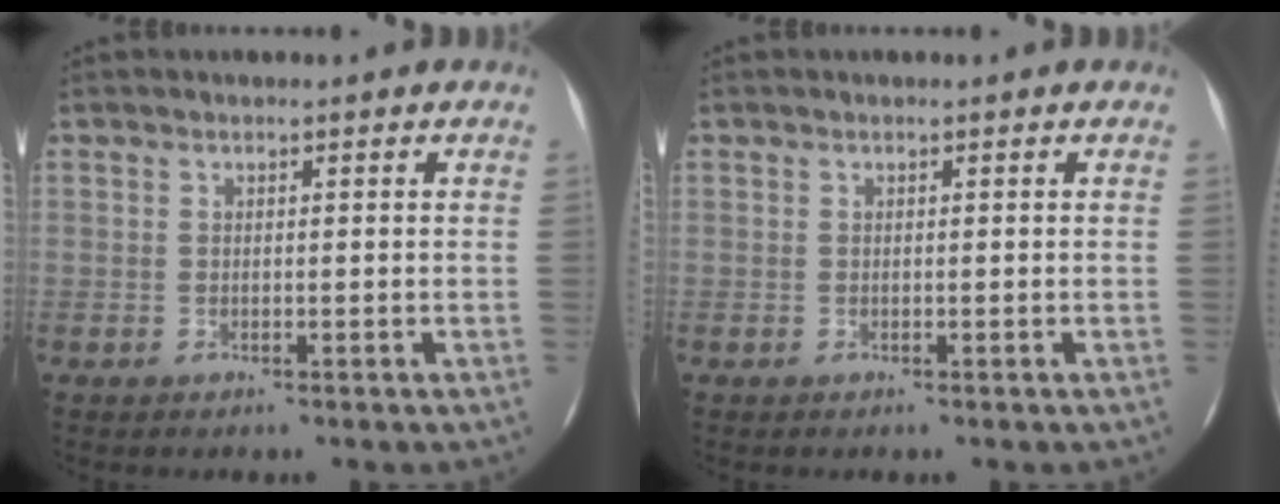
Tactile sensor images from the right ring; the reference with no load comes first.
{"total": 0.0}